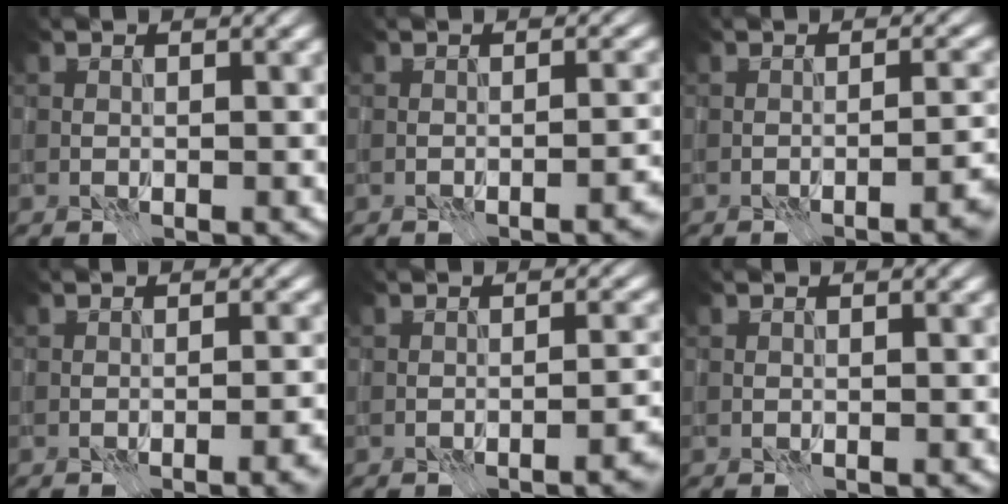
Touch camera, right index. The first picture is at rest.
{"total": 2.0, "force": [-1.2, 0.4, 1.6], "torque": [-0.021, 0.007, -0.021]}
{"total": 3.6, "force": [-2.0, 0.8, 2.9], "torque": [-0.031, 0.009, -0.032]}
{"total": 3.2, "force": [-1.8, 0.8, 2.6], "torque": [-0.037, 0.010, -0.025]}
{"total": 2.6, "force": [-1.6, 0.5, 2.0], "torque": [-0.025, 0.009, -0.027]}
{"total": 0.0}